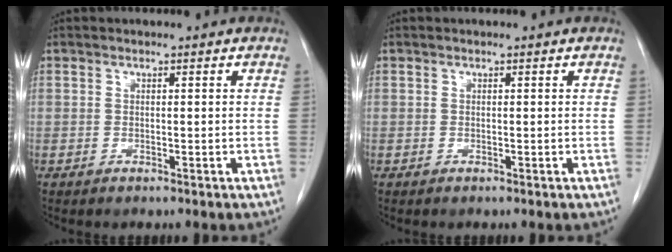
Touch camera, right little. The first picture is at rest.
{"total": 0.0}